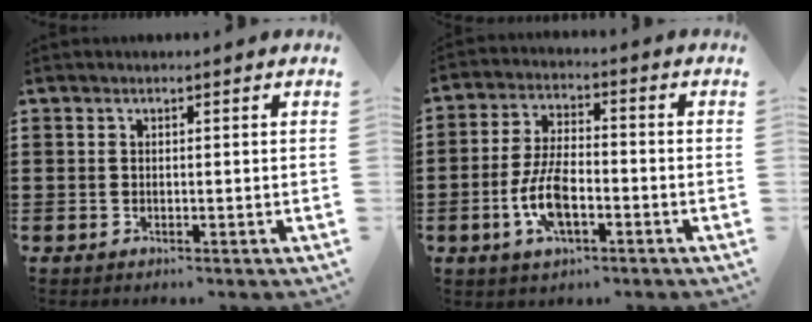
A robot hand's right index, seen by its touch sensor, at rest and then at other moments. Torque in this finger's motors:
{"motor_torque": [2.14, 0.00, 0.43, 0.21]}